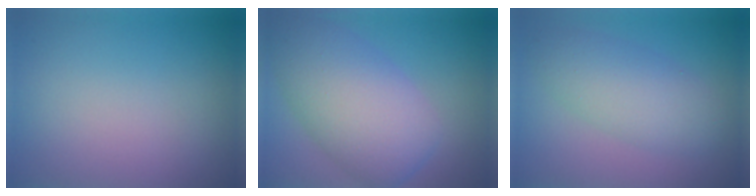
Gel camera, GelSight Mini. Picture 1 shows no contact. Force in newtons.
{"total": 8.3, "press": 8.3, "slide": 0.2}
{"total": 4.5, "press": 4.5, "slide": 0.1}